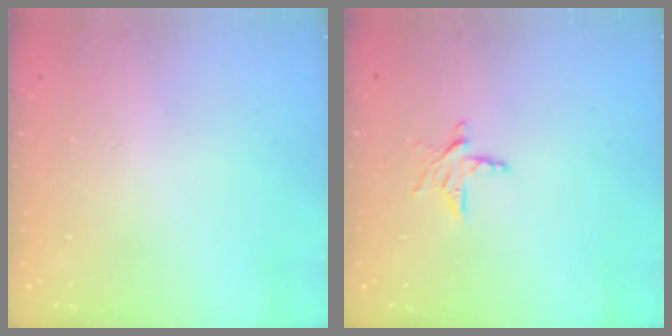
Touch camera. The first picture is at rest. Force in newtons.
{"total": 5.0, "press": 5.0, "slide": 0.3}